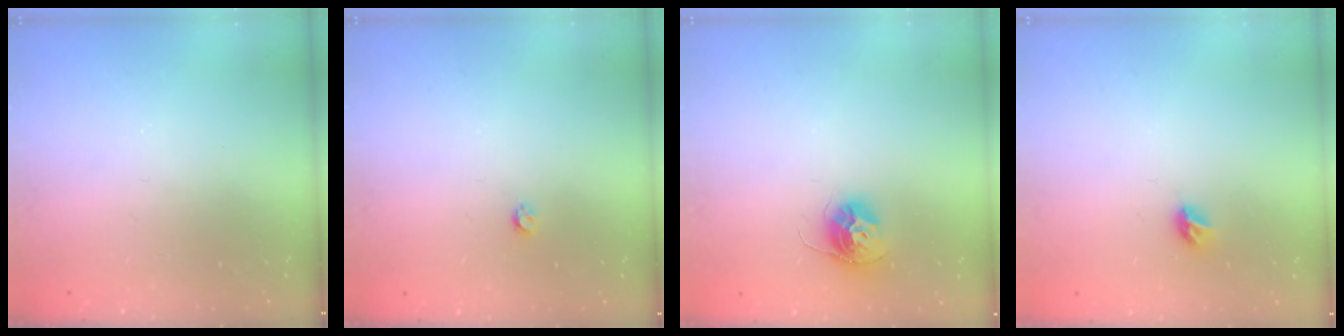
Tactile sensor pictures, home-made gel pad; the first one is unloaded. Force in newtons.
{"total": 2.9, "press": 2.8, "slide": 0.5}
{"total": 11.3, "press": 11.2, "slide": 0.8}
{"total": 5.8, "press": 5.8, "slide": 0.7}